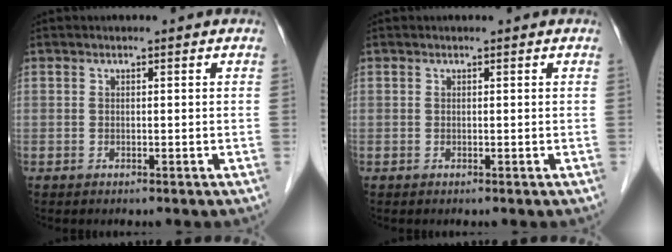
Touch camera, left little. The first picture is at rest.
{"total": 0.0}